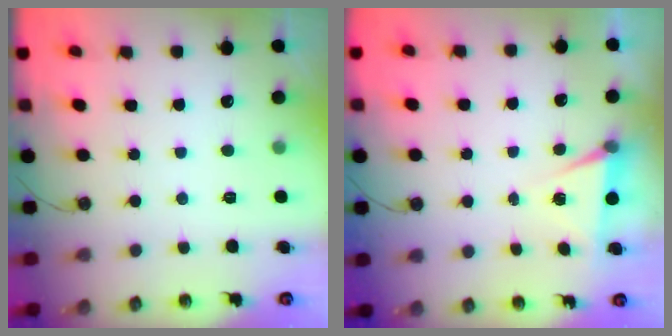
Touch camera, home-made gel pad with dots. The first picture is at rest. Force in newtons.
{"total": 5.0, "press": 2.2, "slide": 4.5}